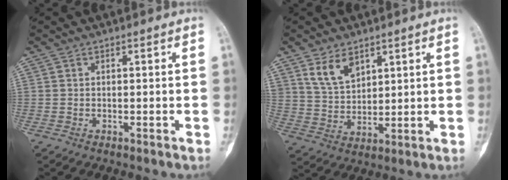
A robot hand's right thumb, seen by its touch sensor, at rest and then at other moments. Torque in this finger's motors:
{"motor_torque": [-0.40, 0.58, 0.45, 0.58, 0.05]}